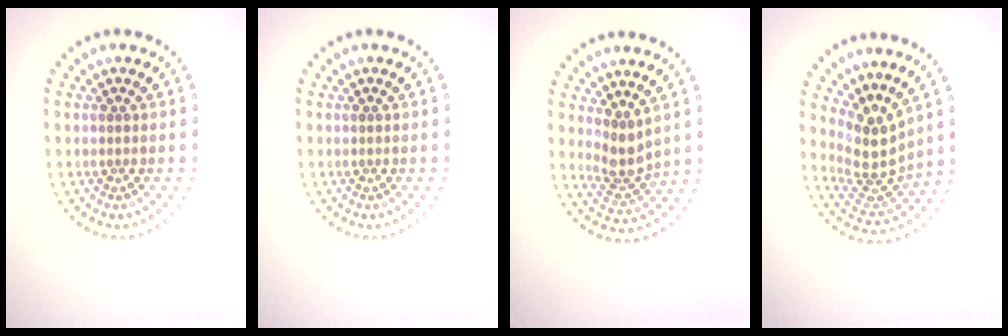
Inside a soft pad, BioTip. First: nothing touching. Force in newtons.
{"total": 0.0}
{"total": 2.7, "press": 2.0, "slide": 1.8}
{"total": 4.0, "press": 3.0, "slide": 2.6}